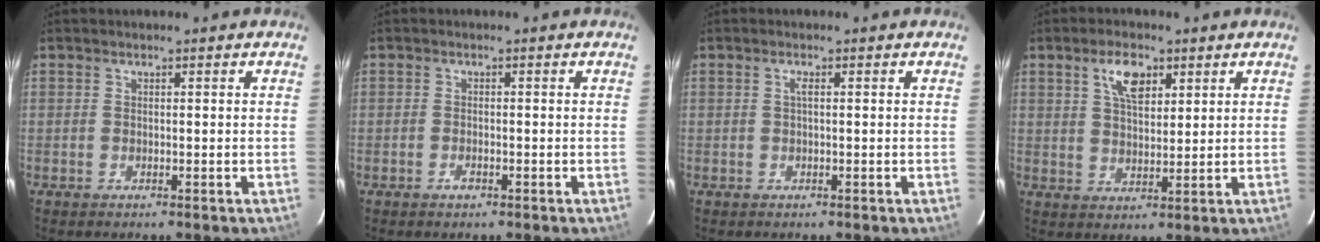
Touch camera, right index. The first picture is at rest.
{"total": 1.4, "force": [-0.8, 0.7, 0.9], "torque": [-0.018, 0.000, -0.014]}
{"total": 0.9, "force": [0.1, 0.0, 0.9], "torque": [-0.017, 0.003, 0.000]}
{"total": 6.3, "force": [3.2, 3.0, 4.6], "torque": [-0.078, 0.008, 0.059]}